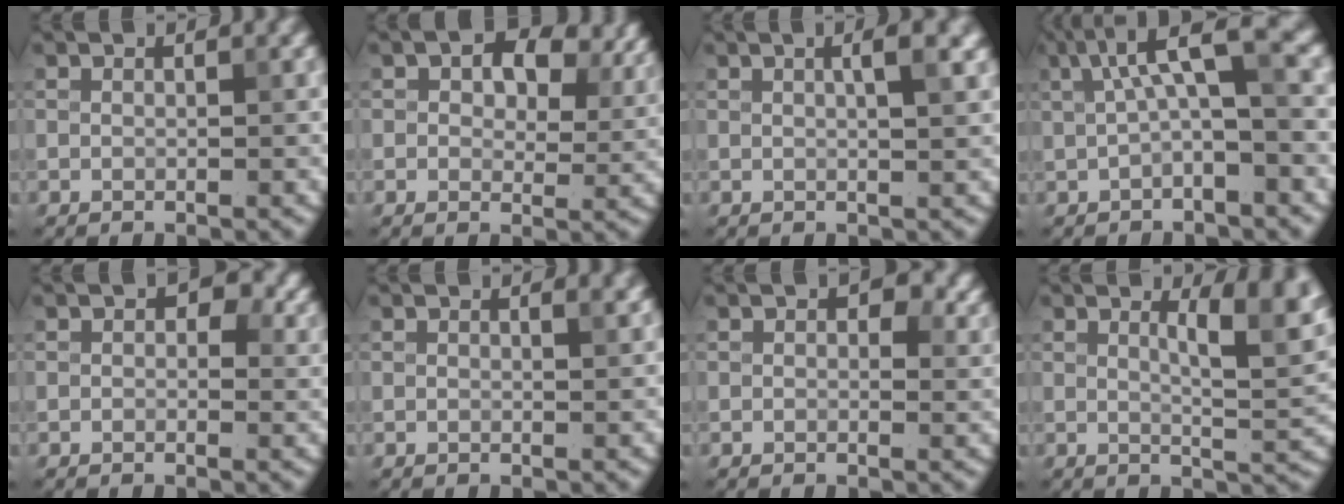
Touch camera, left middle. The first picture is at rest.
{"total": 8.0, "force": [3.4, 4.6, 5.6], "torque": [-0.076, 0.000, 0.044]}
{"total": 2.8, "force": [0.9, 0.8, 2.6], "torque": [-0.023, 0.010, 0.006]}
{"total": 5.6, "force": [1.2, 1.5, 5.3], "torque": [-0.085, 0.015, 0.015]}
{"total": 3.4, "force": [1.0, 2.3, 2.3], "torque": [-0.016, -0.004, 0.010]}
{"total": 1.1, "force": [0.7, 0.4, 0.8], "torque": [-0.004, 0.003, 0.009]}
{"total": 3.4, "force": [1.3, 2.0, 2.4], "torque": [-0.020, -0.004, 0.015]}
{"total": 6.1, "force": [2.5, 1.7, 5.3], "torque": [-0.062, -0.003, 0.038]}